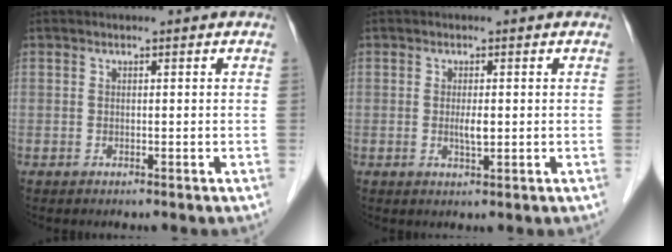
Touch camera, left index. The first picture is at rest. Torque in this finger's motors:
{"motor_torque": [0.49, 0.58, 0.11, 0.03]}